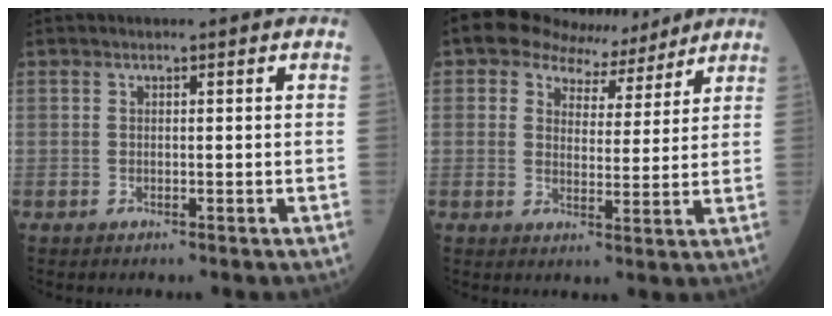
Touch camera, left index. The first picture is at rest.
{"total": 8.0, "force": [6.9, 3.8, 1.6], "torque": [-0.020, 0.016, 0.096]}